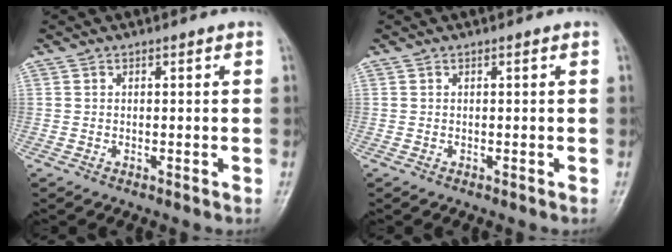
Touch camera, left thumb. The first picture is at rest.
{"total": 0.0}